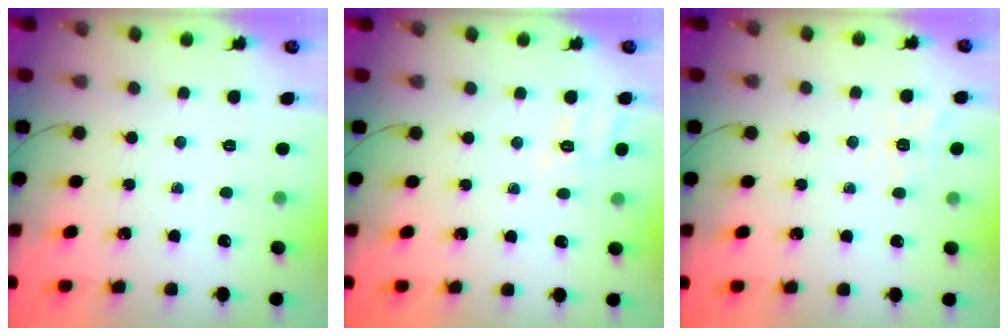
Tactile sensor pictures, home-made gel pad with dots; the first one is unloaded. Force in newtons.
{"total": 3.4, "press": 3.0, "slide": 1.7}
{"total": 1.7, "press": 0.9, "slide": 1.5}